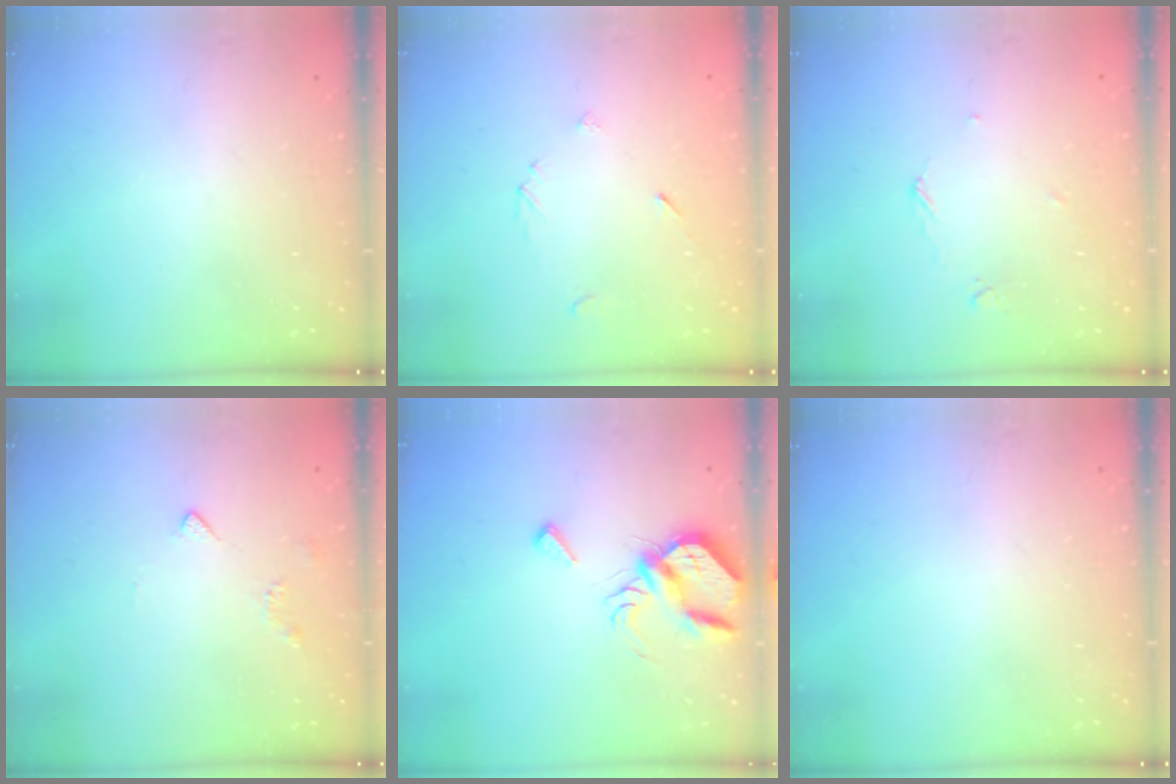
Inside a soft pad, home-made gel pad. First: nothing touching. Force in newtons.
{"total": 2.6, "press": 2.6, "slide": 0.2}
{"total": 3.7, "press": 3.7, "slide": 0.5}
{"total": 4.2, "press": 4.1, "slide": 0.9}
{"total": 7.6, "press": 7.5, "slide": 0.7}
{"total": 0.0}